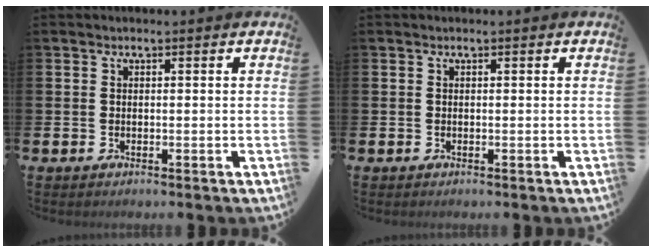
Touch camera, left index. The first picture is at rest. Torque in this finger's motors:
{"motor_torque": [-0.05, -0.01, 0.05, 0.00]}